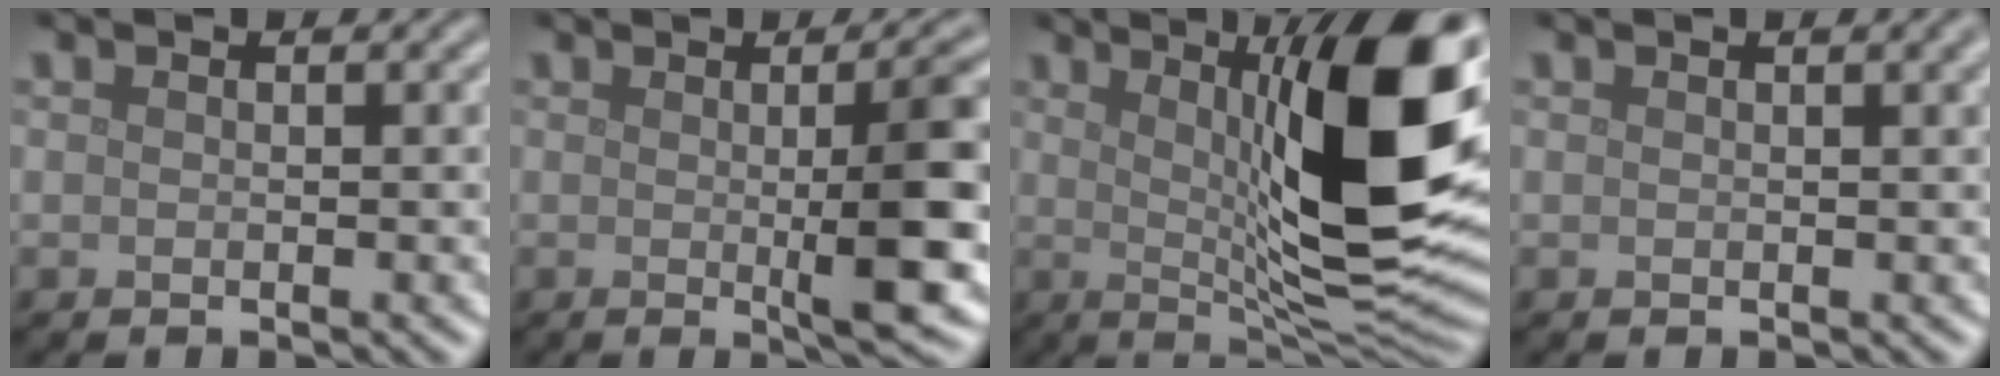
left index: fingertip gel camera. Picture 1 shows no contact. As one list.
[{"total": 8.0, "force": [-0.2, 1.6, 7.8], "torque": [-0.097, -0.003, 0.001]}, {"total": 14.1, "force": [2.9, 3.1, 13.4], "torque": [-0.178, -0.008, 0.054]}, {"total": 1.8, "force": [0.8, 0.6, 1.5], "torque": [-0.012, 0.004, 0.009]}]